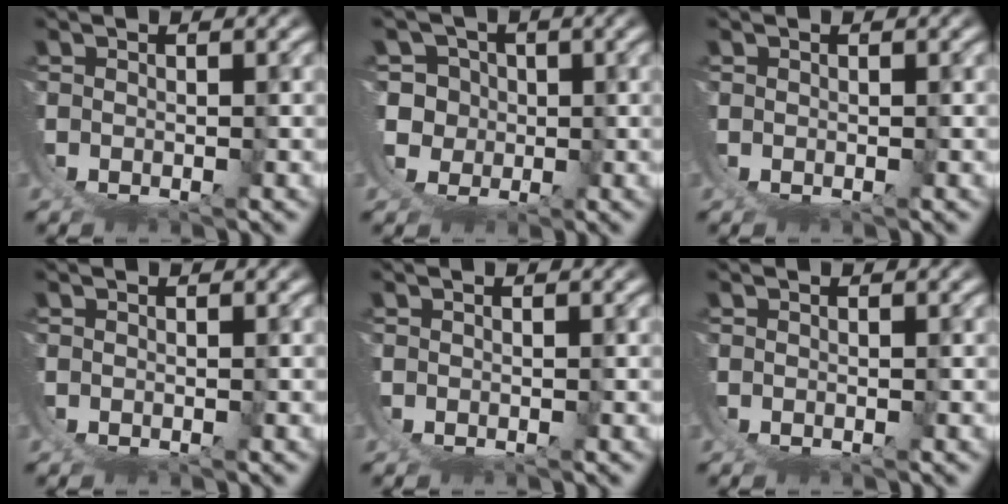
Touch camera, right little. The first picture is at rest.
{"total": 9.8, "force": [-0.8, 9.2, 3.4], "torque": [-0.106, -0.050, -0.008]}
{"total": 0.0}
{"total": 0.0}
{"total": 0.0}
{"total": 0.0}